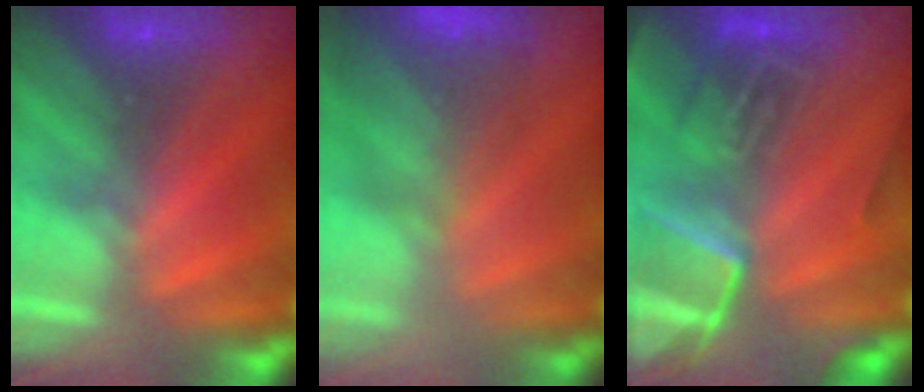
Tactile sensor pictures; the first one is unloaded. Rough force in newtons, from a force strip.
{"total": 9.0}
{"total": 5.7}